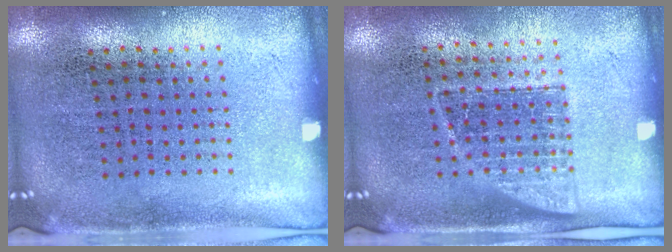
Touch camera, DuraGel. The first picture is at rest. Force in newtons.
{"total": 1.1, "press": 0.9, "slide": 0.6}